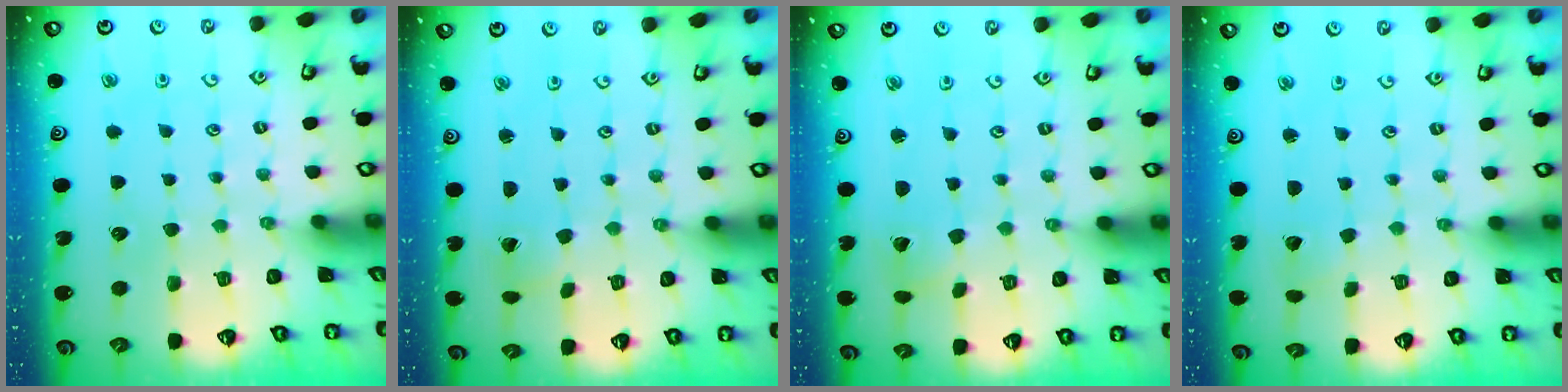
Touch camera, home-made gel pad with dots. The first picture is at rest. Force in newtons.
{"total": 0.9, "press": 0.9, "slide": 0.0}
{"total": 2.0, "press": 2.0, "slide": 0.3}
{"total": 2.5, "press": 2.5, "slide": 0.2}